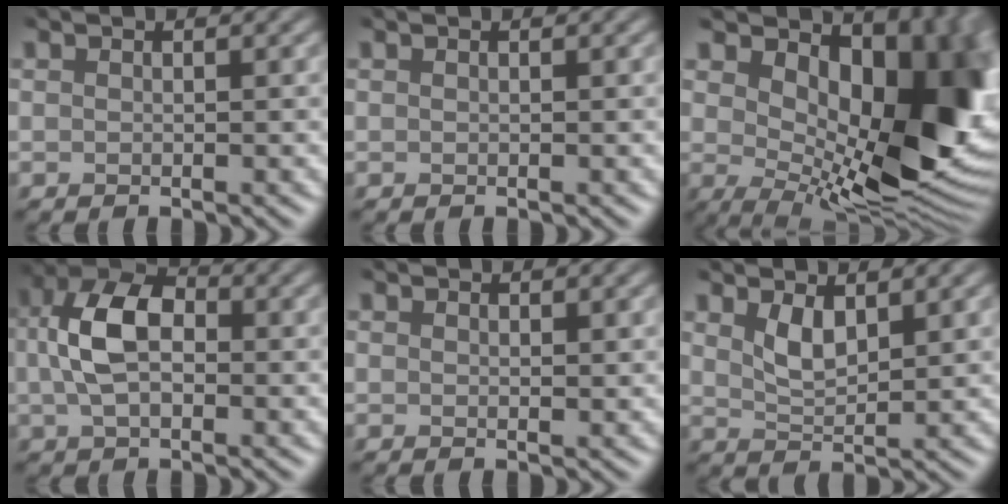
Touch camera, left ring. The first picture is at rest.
{"total": 0.0}
{"total": 14.6, "force": [2.7, 8.0, 12.0], "torque": [-0.119, -0.018, 0.048]}
{"total": 5.9, "force": [-0.3, 3.9, 4.4], "torque": [-0.085, 0.006, -0.018]}
{"total": 0.6, "force": [0.4, 0.3, 0.1], "torque": [0.001, -0.003, 0.008]}
{"total": 2.0, "force": [0.6, 1.1, 1.6], "torque": [-0.031, -0.012, 0.012]}